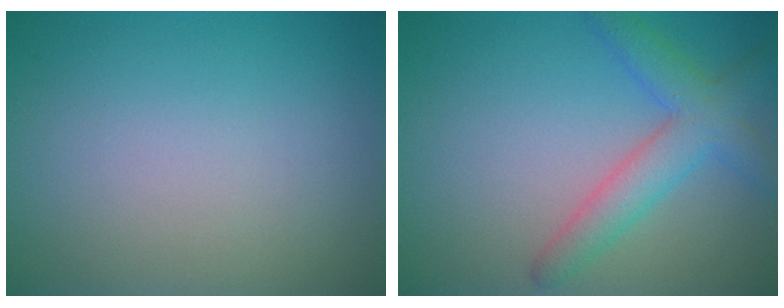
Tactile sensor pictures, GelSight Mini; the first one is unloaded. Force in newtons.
{"total": 4.2, "press": 4.2, "slide": 0.2}